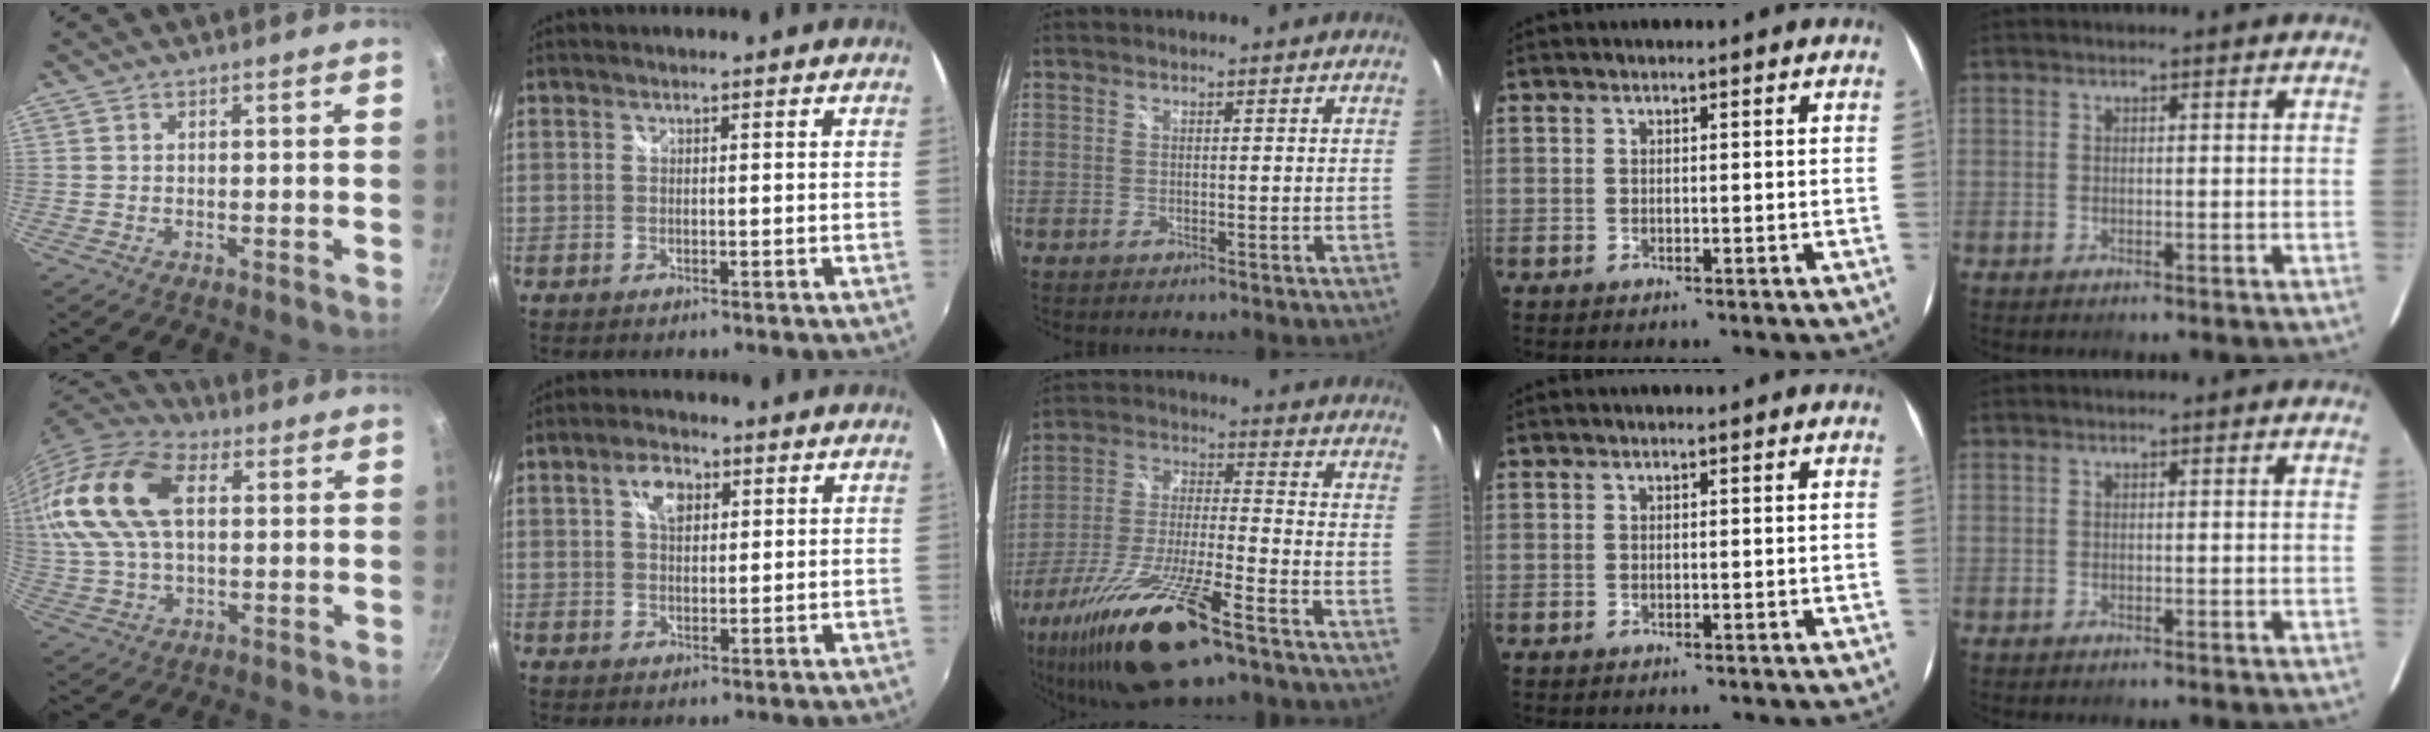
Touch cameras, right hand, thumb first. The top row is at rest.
{"thumb": {"total": 19.7, "force": [4.7, 11.6, 15.2], "torque": [-0.304, 0.017, 0.077]}, "index": {"total": 4.7, "force": [1.8, 2.7, 3.4], "torque": [-0.057, 0.011, 0.032]}, "middle": {"total": 19.7, "force": [-12.8, 3.7, 14.6], "torque": [-0.296, -0.040, -0.234]}}